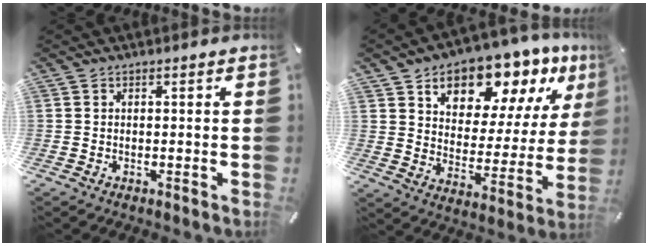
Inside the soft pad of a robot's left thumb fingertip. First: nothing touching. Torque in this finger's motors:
{"motor_torque": [2.78, 2.23, 1.02, 0.09, 0.18]}